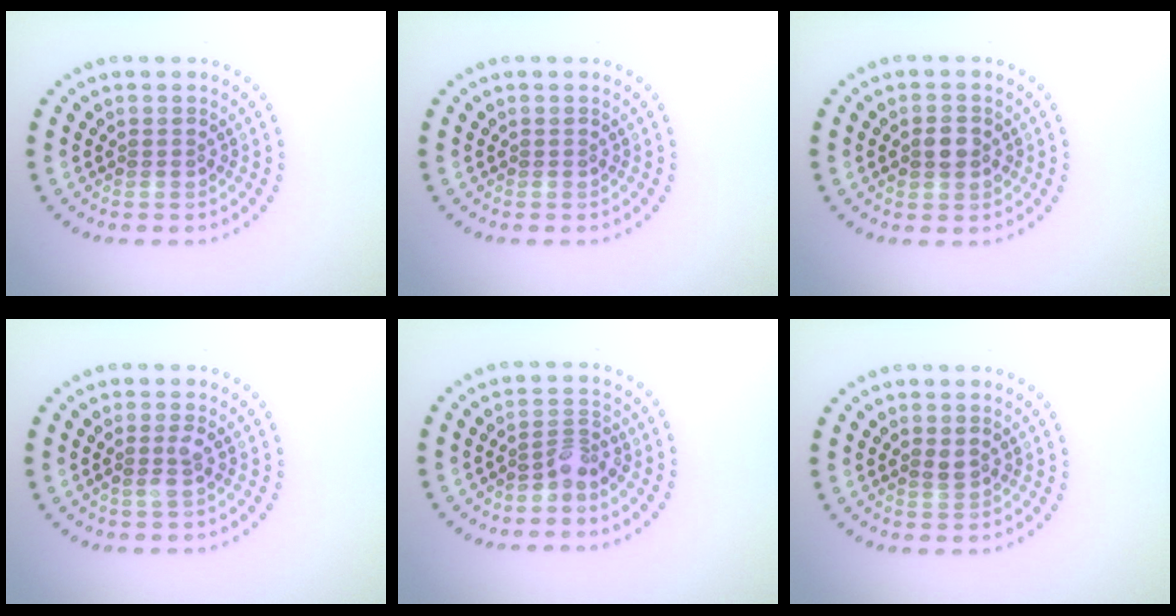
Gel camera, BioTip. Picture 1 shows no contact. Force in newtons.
{"total": 0.0}
{"total": 2.6, "press": 2.6, "slide": 0.3}
{"total": 1.2, "press": 1.1, "slide": 0.4}
{"total": 2.1, "press": 1.5, "slide": 1.5}
{"total": 0.8, "press": 0.8, "slide": 0.2}